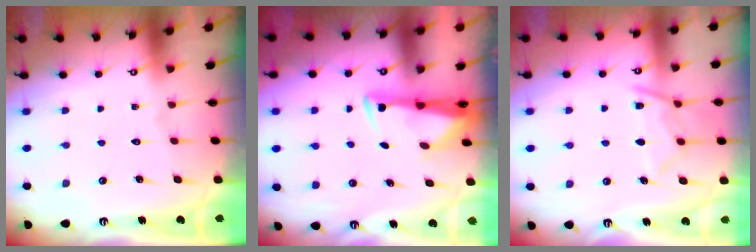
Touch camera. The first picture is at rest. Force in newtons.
{"total": 2.9, "press": 2.8, "slide": 0.9}
{"total": 10.0, "press": 9.9, "slide": 0.9}